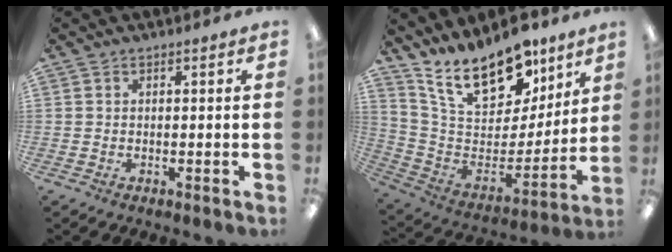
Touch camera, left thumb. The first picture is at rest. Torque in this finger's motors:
{"motor_torque": [0.82, 0.67, 1.50, -1.27, 0.14]}